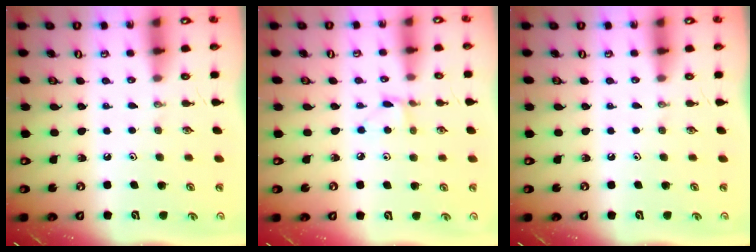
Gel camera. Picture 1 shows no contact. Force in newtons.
{"total": 4.0, "press": 4.0, "slide": 0.6}
{"total": 0.0}